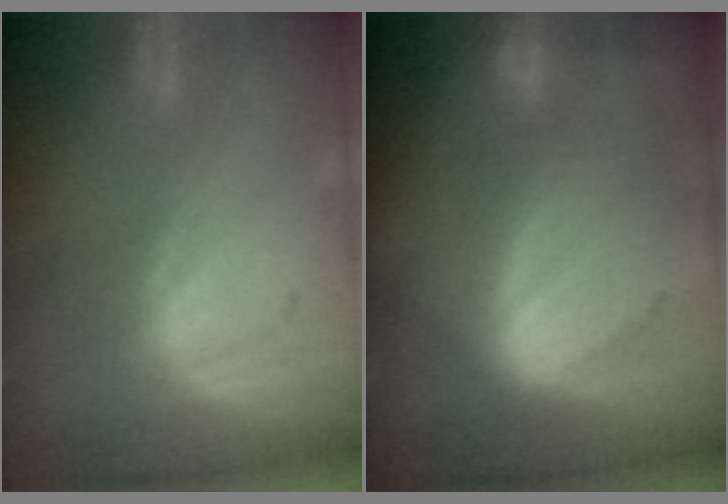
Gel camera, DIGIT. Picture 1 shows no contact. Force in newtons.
{"total": 10.3, "press": 8.7, "slide": 5.6}